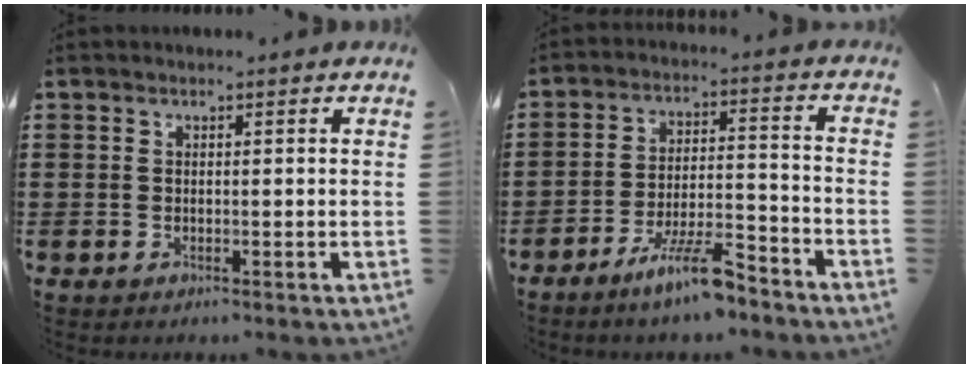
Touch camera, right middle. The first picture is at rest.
{"total": 8.2, "force": [-6.2, 1.2, 5.2], "torque": [-0.105, -0.002, -0.118]}